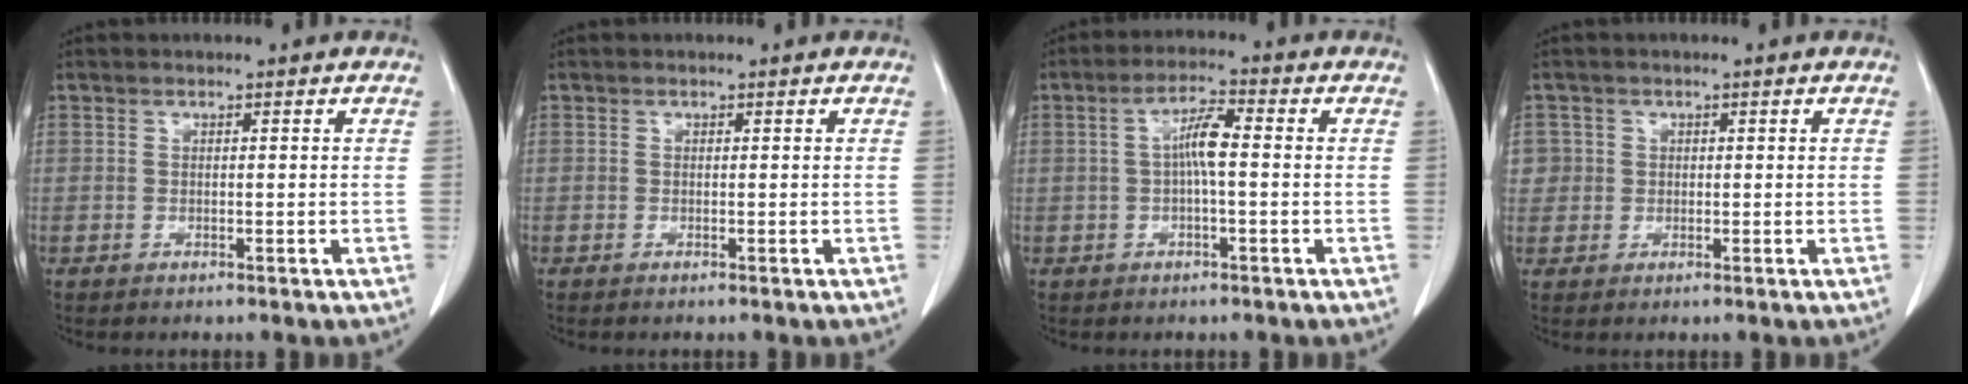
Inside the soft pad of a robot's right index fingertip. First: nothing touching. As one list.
[{"total": 0.0}, {"total": 4.8, "force": [0.0, 0.7, 4.7], "torque": [-0.090, 0.012, 0.000]}, {"total": 2.8, "force": [0.6, 2.8, 0.0], "torque": [0.021, 0.008, 0.013]}]